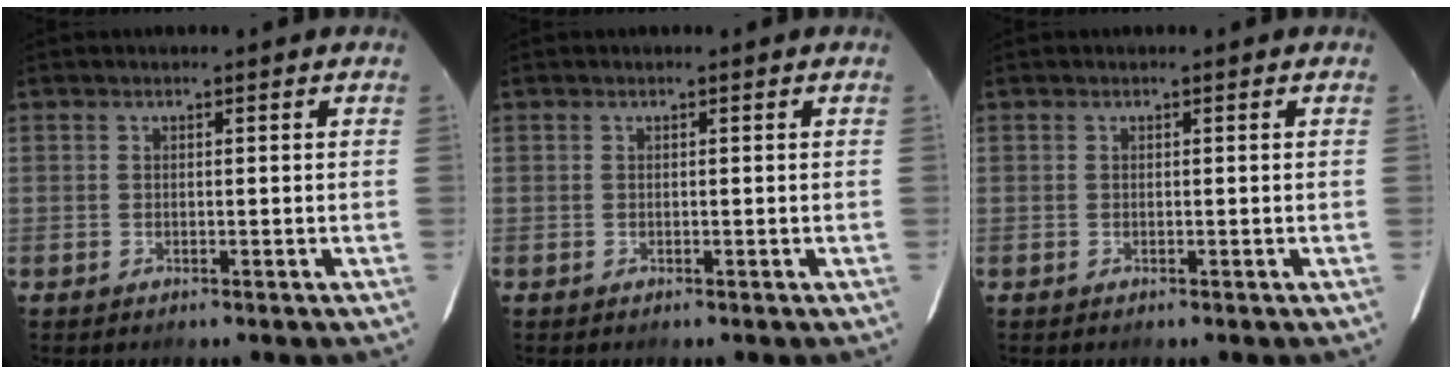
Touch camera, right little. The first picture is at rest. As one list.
[{"total": 0.0}, {"total": 0.0}]